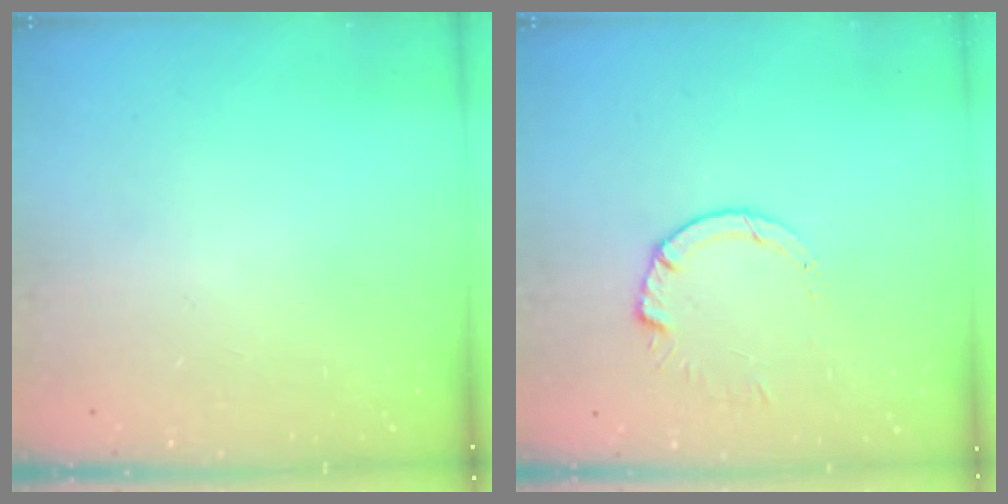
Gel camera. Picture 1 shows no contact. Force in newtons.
{"total": 3.5, "press": 3.5, "slide": 0.4}